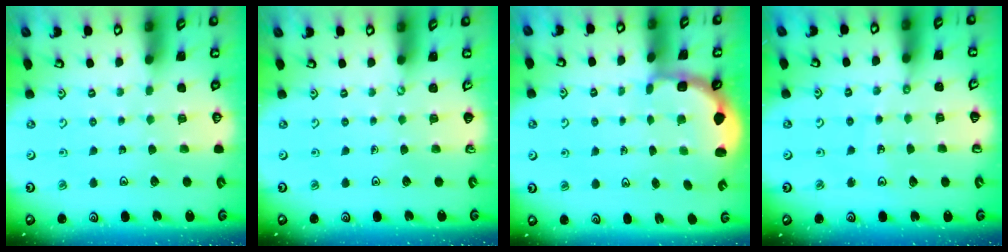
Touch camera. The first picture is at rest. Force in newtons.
{"total": 0.0}
{"total": 2.5, "press": 2.3, "slide": 1.1}
{"total": 3.9, "press": 3.9, "slide": 0.2}